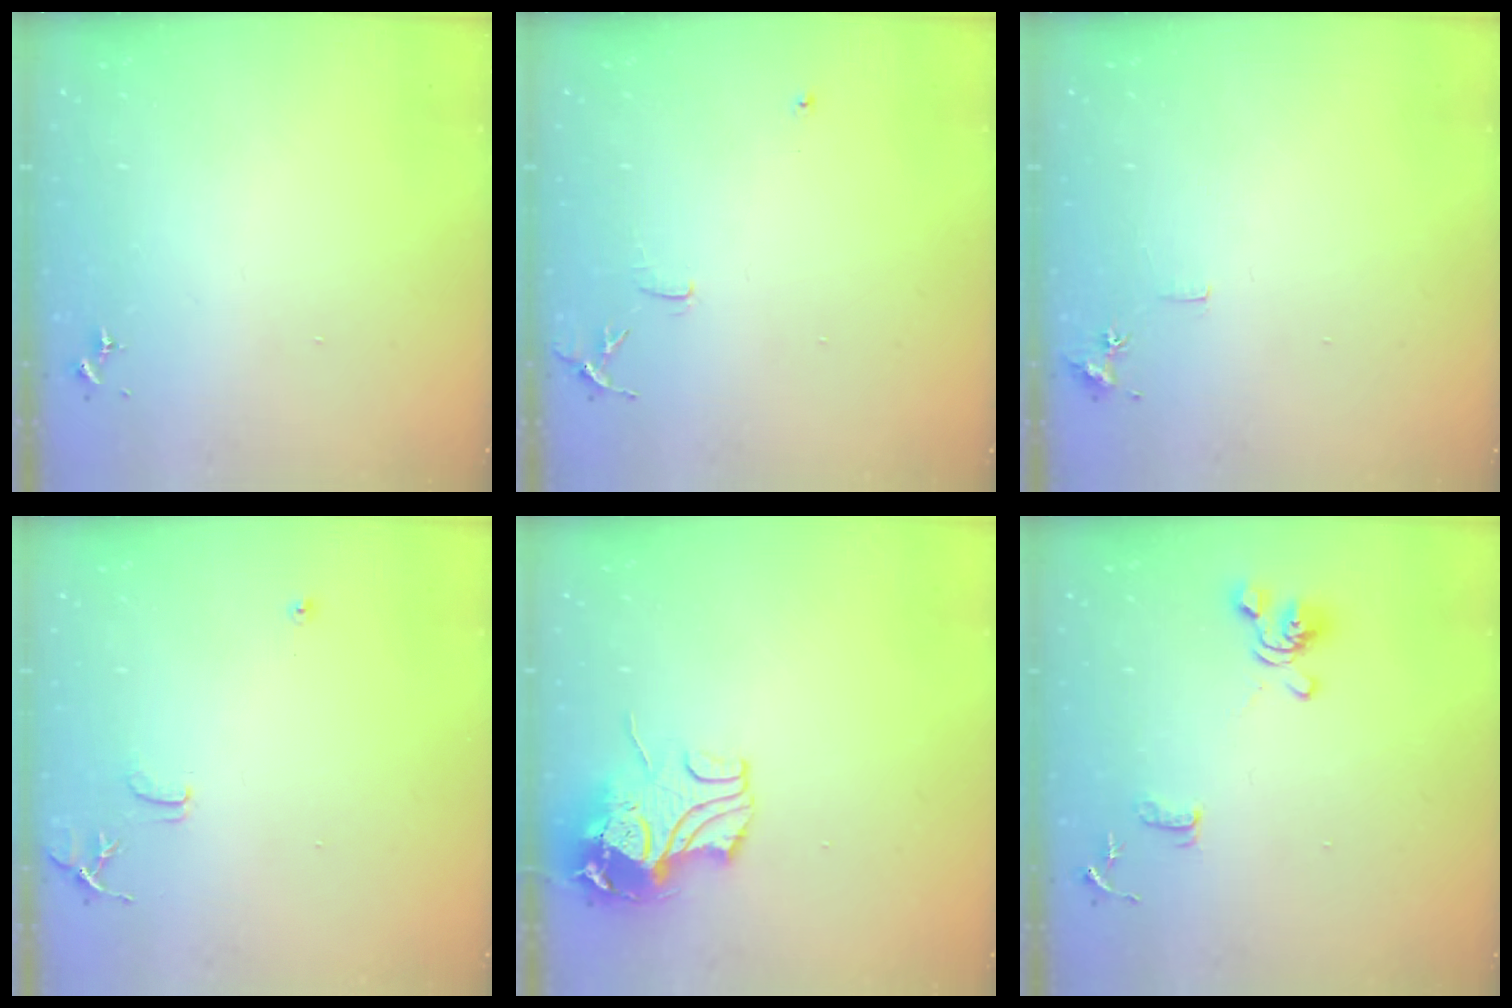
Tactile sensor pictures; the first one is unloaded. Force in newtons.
{"total": 6.2, "press": 6.1, "slide": 0.7}
{"total": 5.6, "press": 5.6, "slide": 0.7}
{"total": 7.9, "press": 7.9, "slide": 0.7}
{"total": 11.3, "press": 11.2, "slide": 1.6}
{"total": 11.5, "press": 11.4, "slide": 1.6}